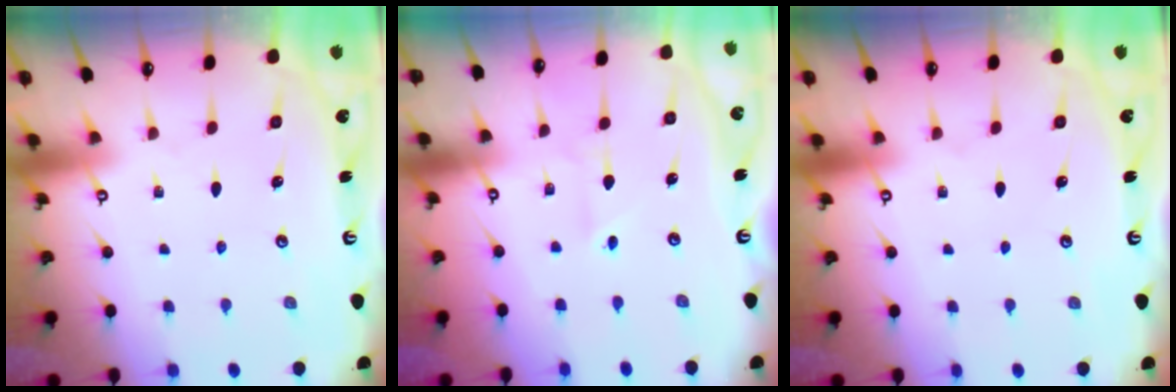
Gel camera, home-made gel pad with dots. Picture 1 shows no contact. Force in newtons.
{"total": 1.6, "press": 1.5, "slide": 0.5}
{"total": 0.0}